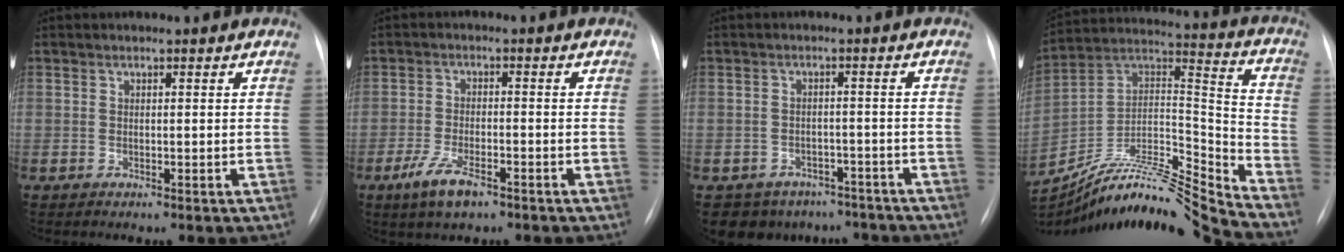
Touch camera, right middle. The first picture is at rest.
{"total": 5.7, "force": [-3.5, 1.8, 4.1], "torque": [-0.091, -0.009, -0.062]}
{"total": 9.6, "force": [-7.4, 6.0, 1.2], "torque": [-0.016, 0.018, -0.086]}
{"total": 22.2, "force": [-20.8, -1.4, 7.5], "torque": [-0.163, 0.022, -0.359]}